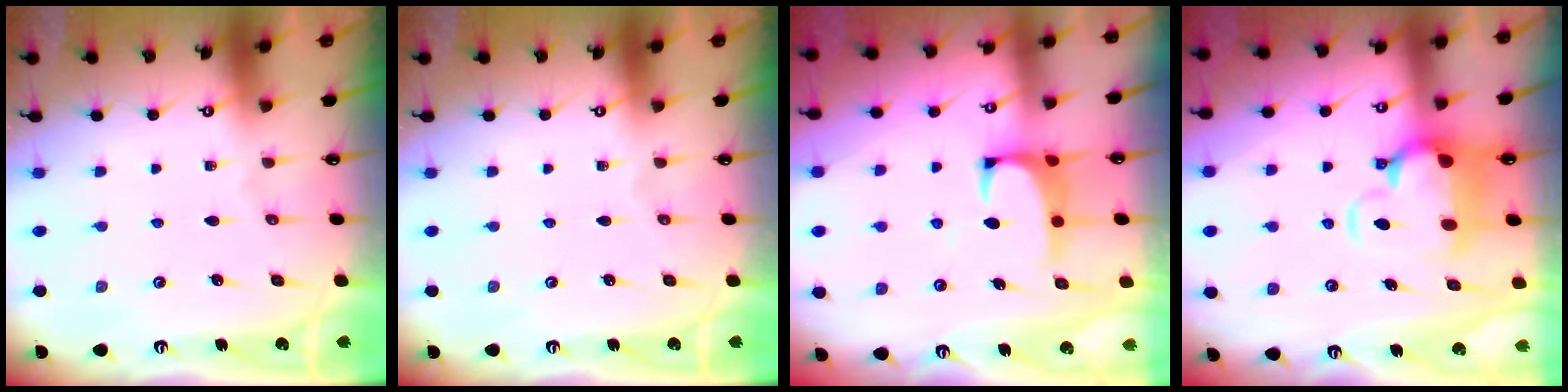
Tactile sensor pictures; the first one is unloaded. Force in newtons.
{"total": 0.0}
{"total": 1.4, "press": 1.3, "slide": 0.5}
{"total": 4.3, "press": 3.6, "slide": 2.2}